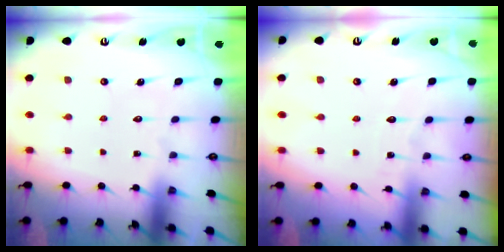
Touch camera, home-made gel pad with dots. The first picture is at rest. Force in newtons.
{"total": 2.6, "press": 2.6, "slide": 0.3}